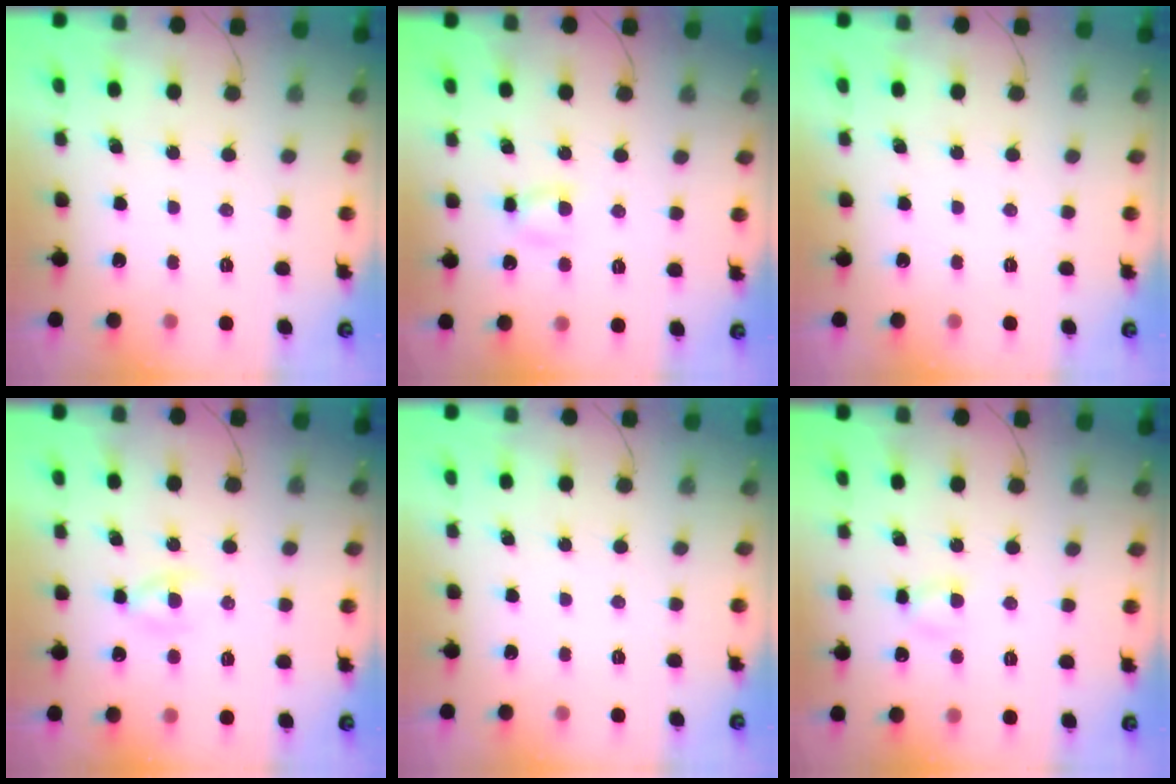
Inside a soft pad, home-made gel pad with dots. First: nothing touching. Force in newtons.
{"total": 4.4, "press": 4.3, "slide": 0.9}
{"total": 0.0}
{"total": 2.1, "press": 2.0, "slide": 0.8}
{"total": 0.0}
{"total": 3.6, "press": 3.5, "slide": 0.9}